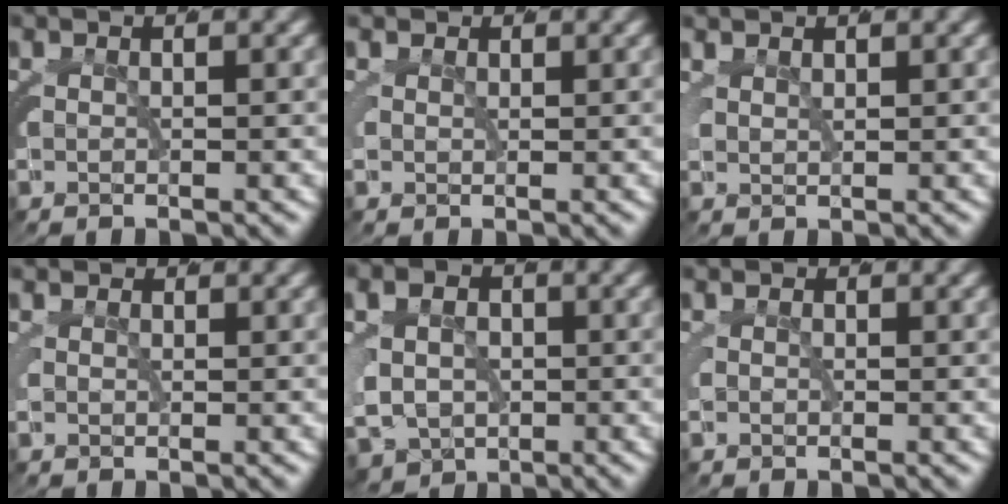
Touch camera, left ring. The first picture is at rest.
{"total": 1.6, "force": [0.8, 1.3, 0.5], "torque": [-0.021, -0.004, 0.018]}
{"total": 1.6, "force": [1.5, 0.4, 0.6], "torque": [-0.011, 0.004, 0.029]}
{"total": 0.9, "force": [0.4, 0.8, 0.3], "torque": [-0.013, -0.001, 0.006]}
{"total": 8.3, "force": [-2.7, 6.9, 3.6], "torque": [-0.075, -0.042, -0.036]}
{"total": 0.7, "force": [-0.2, 0.6, 0.2], "torque": [-0.007, 0.000, -0.009]}